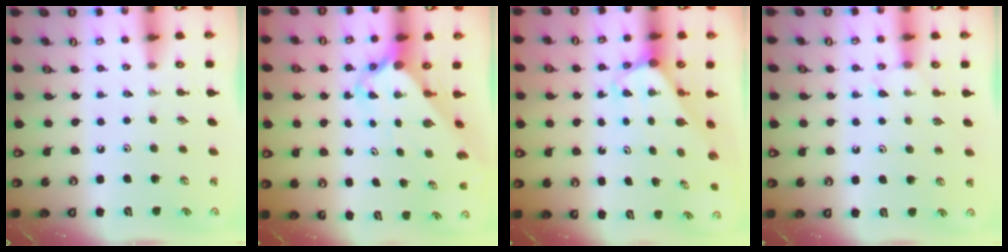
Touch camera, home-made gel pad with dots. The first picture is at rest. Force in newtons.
{"total": 3.9, "press": 3.8, "slide": 0.4}
{"total": 1.9, "press": 1.9, "slide": 0.1}
{"total": 4.9, "press": 4.9, "slide": 0.6}